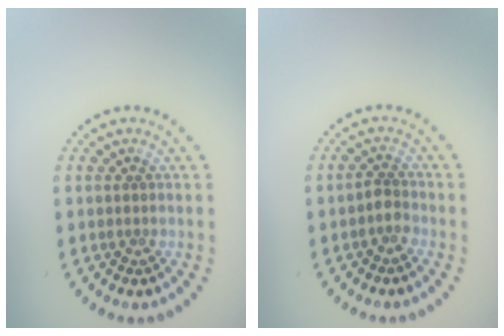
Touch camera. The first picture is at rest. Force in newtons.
{"total": 1.4, "press": 1.1, "slide": 0.8}